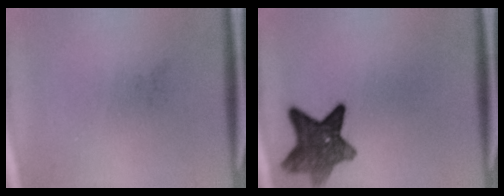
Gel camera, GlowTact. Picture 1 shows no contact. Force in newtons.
{"total": 8.6}